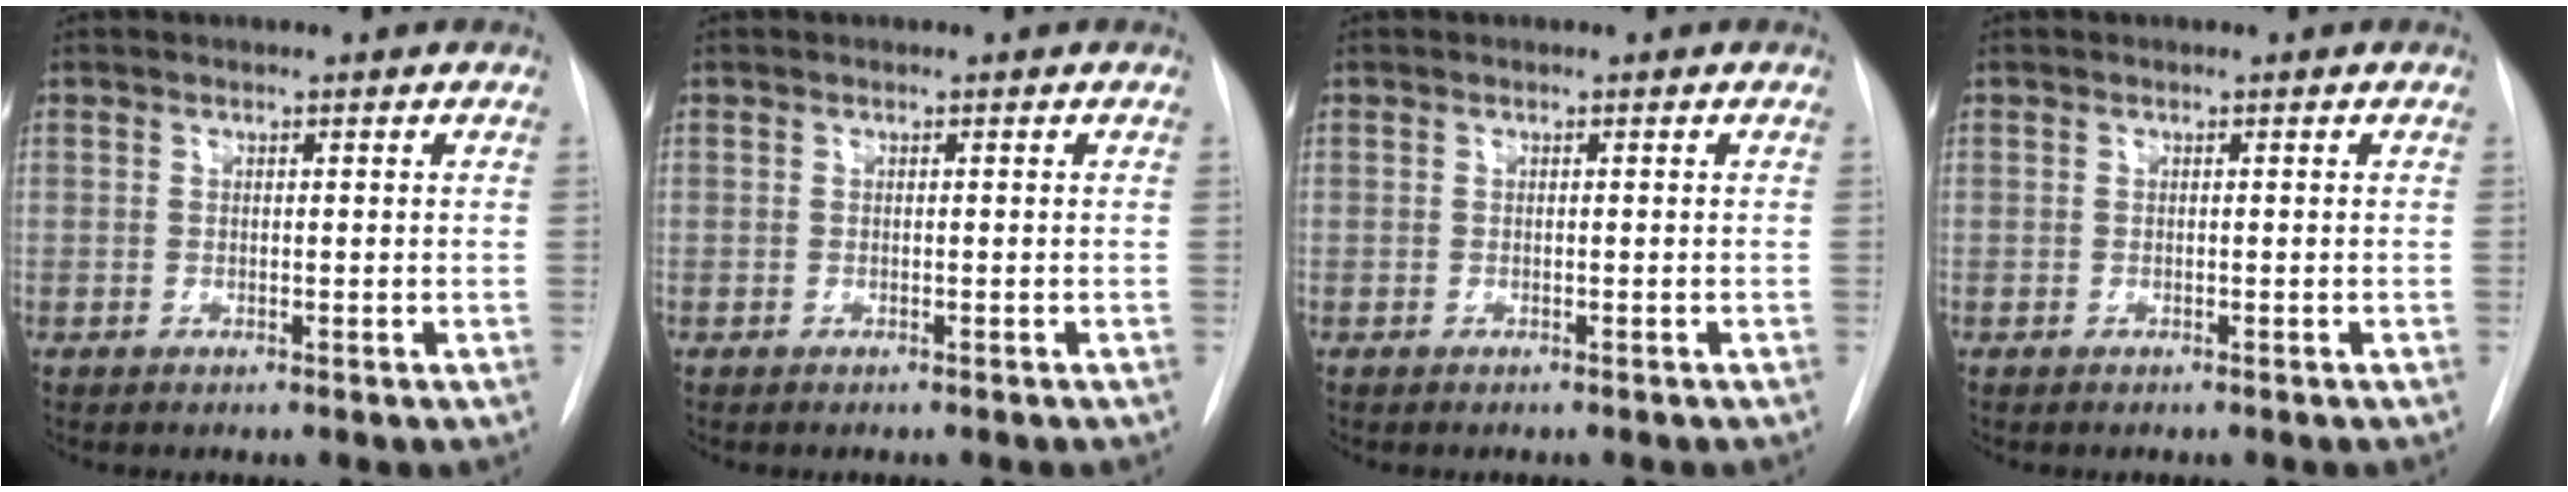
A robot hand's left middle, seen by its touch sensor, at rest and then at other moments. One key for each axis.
{"total": 0.9, "fx": -0.9, "fy": 0.0, "fz": 0.4, "tx": -0.003, "ty": 0.000, "tz": -0.011}
{"total": 1.2, "fx": -1.1, "fy": 0.0, "fz": 0.5, "tx": -0.005, "ty": 0.000, "tz": -0.013}
{"total": 0.5, "fx": -0.5, "fy": 0.0, "fz": 0.2, "tx": 0.001, "ty": -0.001, "tz": -0.006}